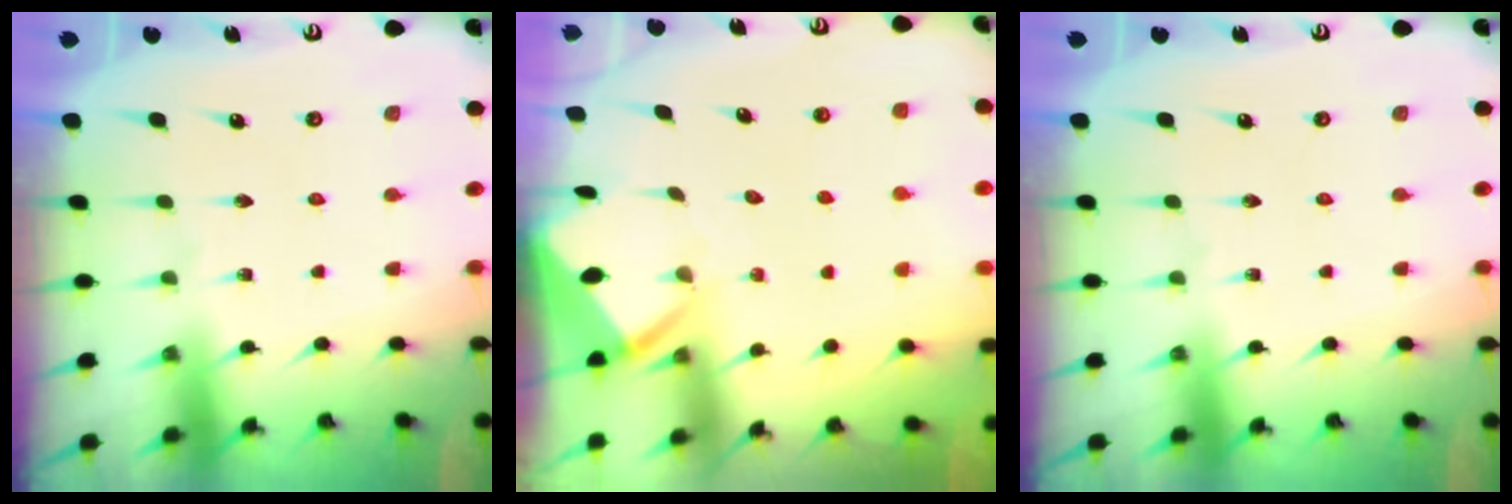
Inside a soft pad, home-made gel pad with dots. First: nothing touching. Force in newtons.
{"total": 3.0, "press": 3.0, "slide": 0.3}
{"total": 0.0}